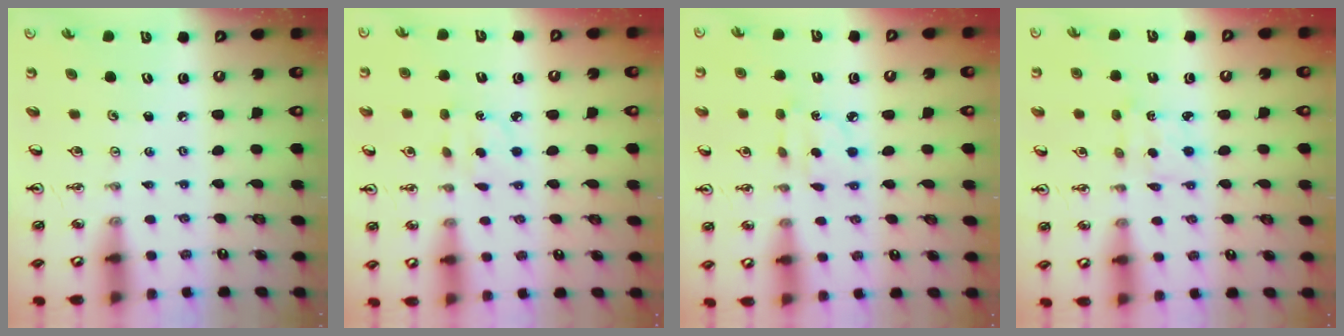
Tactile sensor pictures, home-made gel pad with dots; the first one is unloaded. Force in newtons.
{"total": 3.3, "press": 3.2, "slide": 0.6}
{"total": 2.9, "press": 2.8, "slide": 0.6}
{"total": 3.0, "press": 2.9, "slide": 0.6}